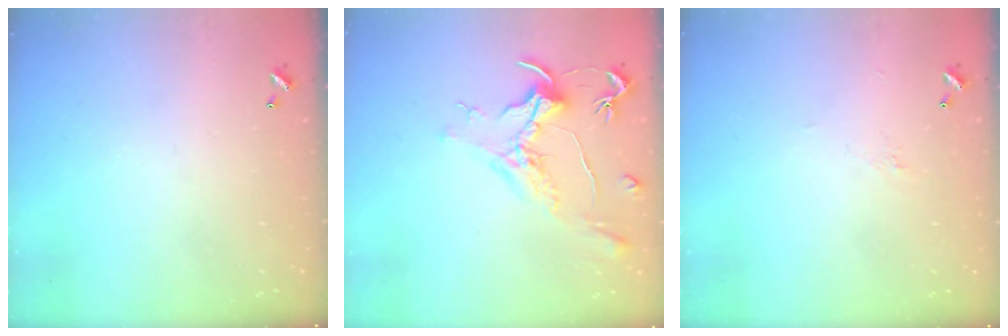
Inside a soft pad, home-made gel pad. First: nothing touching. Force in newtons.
{"total": 1.6, "press": 1.4, "slide": 0.7}
{"total": 1.6, "press": 1.5, "slide": 0.5}